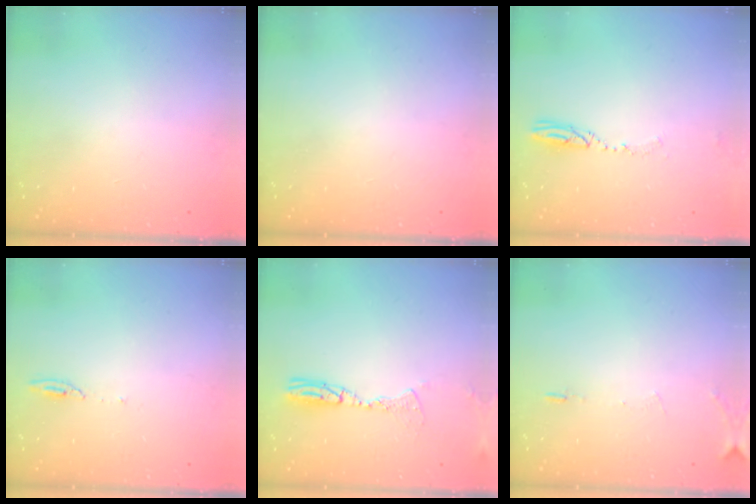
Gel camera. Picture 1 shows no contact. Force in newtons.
{"total": 0.0}
{"total": 3.9, "press": 3.8, "slide": 0.5}
{"total": 3.5, "press": 3.4, "slide": 0.7}
{"total": 9.2, "press": 8.9, "slide": 2.5}
{"total": 6.1, "press": 5.9, "slide": 1.7}